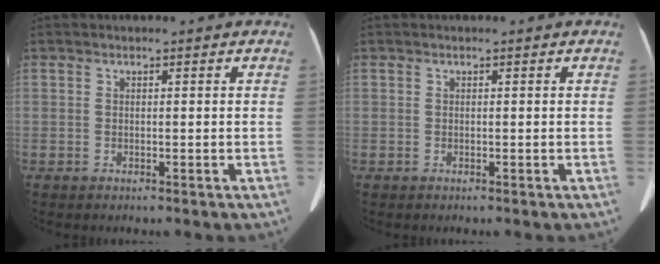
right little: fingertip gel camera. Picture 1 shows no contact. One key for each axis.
{"total": 0.0}